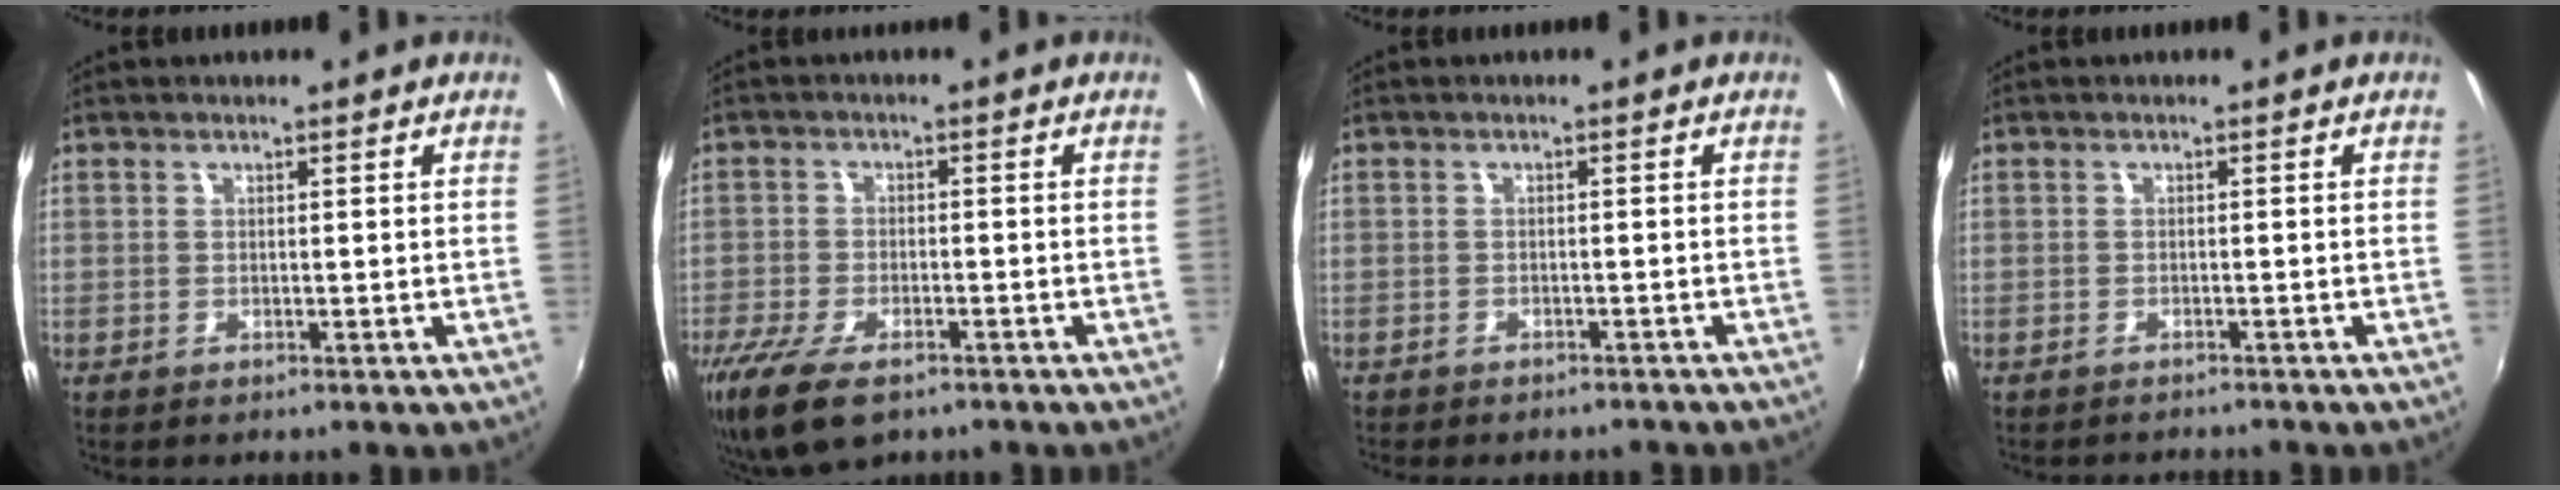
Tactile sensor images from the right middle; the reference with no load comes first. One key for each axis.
{"total": 11.6, "fx": -7.7, "fy": 4.9, "fz": 7.2, "tx": -0.176, "ty": -0.040, "tz": -0.139}
{"total": 5.0, "fx": -4.5, "fy": 1.4, "fz": 1.6, "tx": -0.042, "ty": -0.016, "tz": -0.064}
{"total": 3.0, "fx": -2.9, "fy": 0.5, "fz": 0.7, "tx": -0.022, "ty": -0.014, "tz": -0.047}